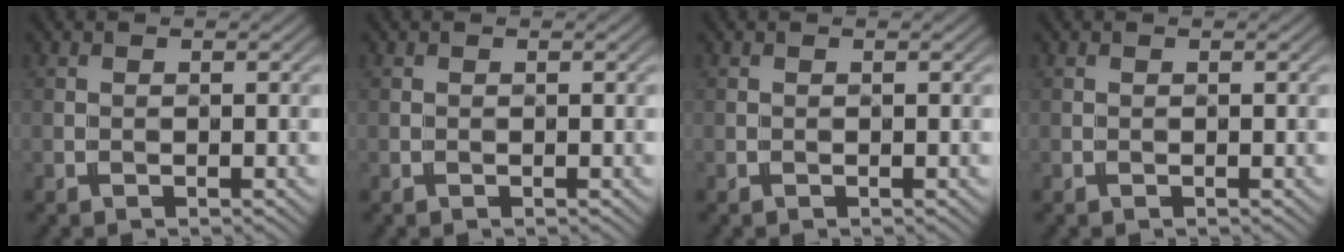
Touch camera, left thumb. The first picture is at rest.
{"total": 0.0}
{"total": 0.0}
{"total": 0.0}